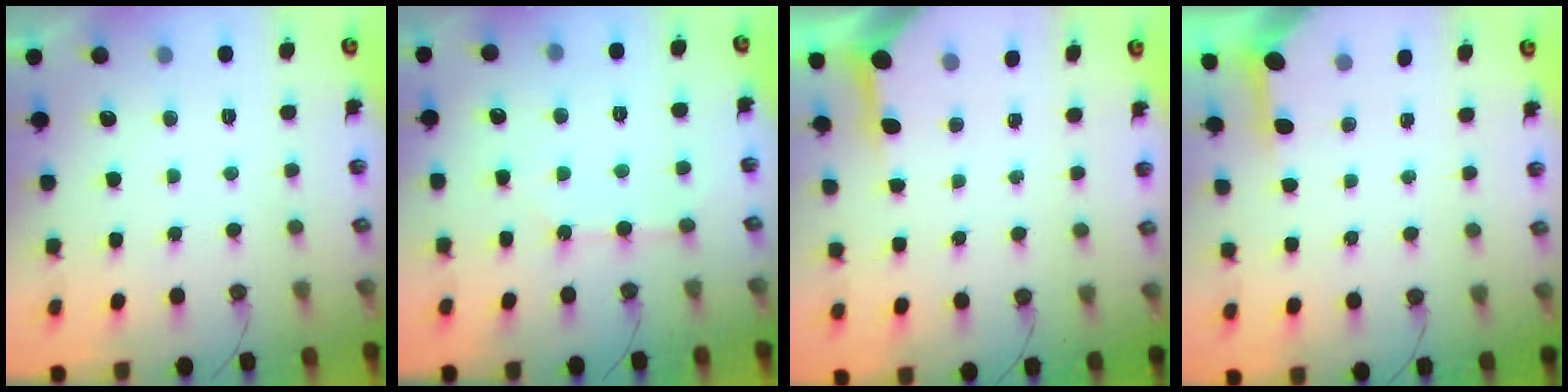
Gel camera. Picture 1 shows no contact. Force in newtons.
{"total": 3.3, "press": 3.3, "slide": 0.4}
{"total": 4.0, "press": 3.9, "slide": 0.2}
{"total": 3.7, "press": 3.7, "slide": 0.3}